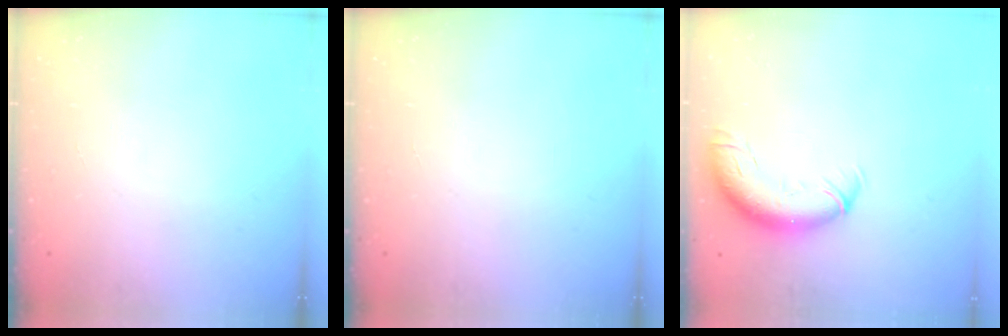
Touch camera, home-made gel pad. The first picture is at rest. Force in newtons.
{"total": 0.0}
{"total": 12.1, "press": 11.7, "slide": 3.1}